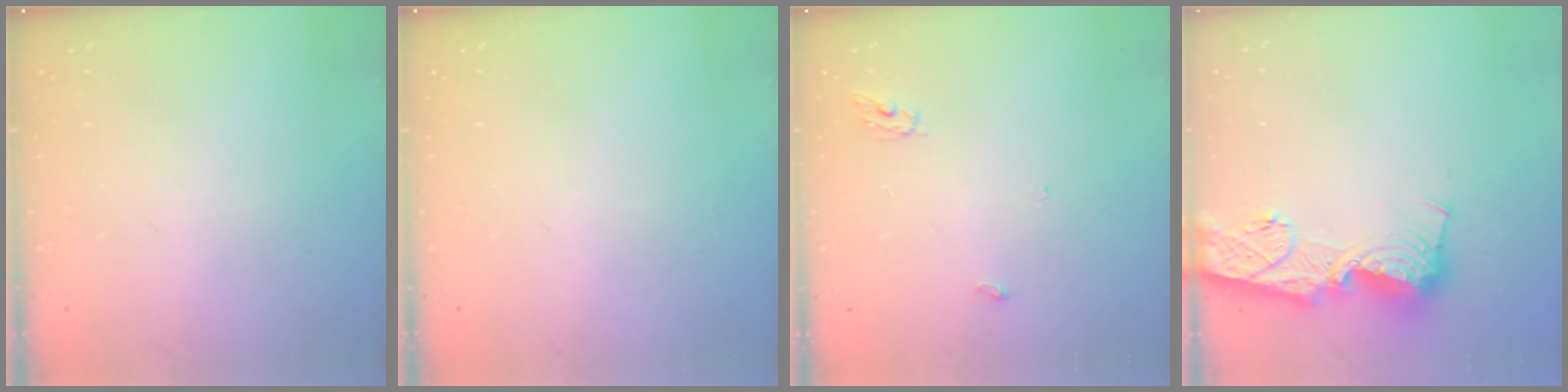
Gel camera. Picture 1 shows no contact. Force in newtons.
{"total": 0.0}
{"total": 3.4, "press": 3.3, "slide": 0.3}
{"total": 16.1, "press": 16.0, "slide": 1.6}